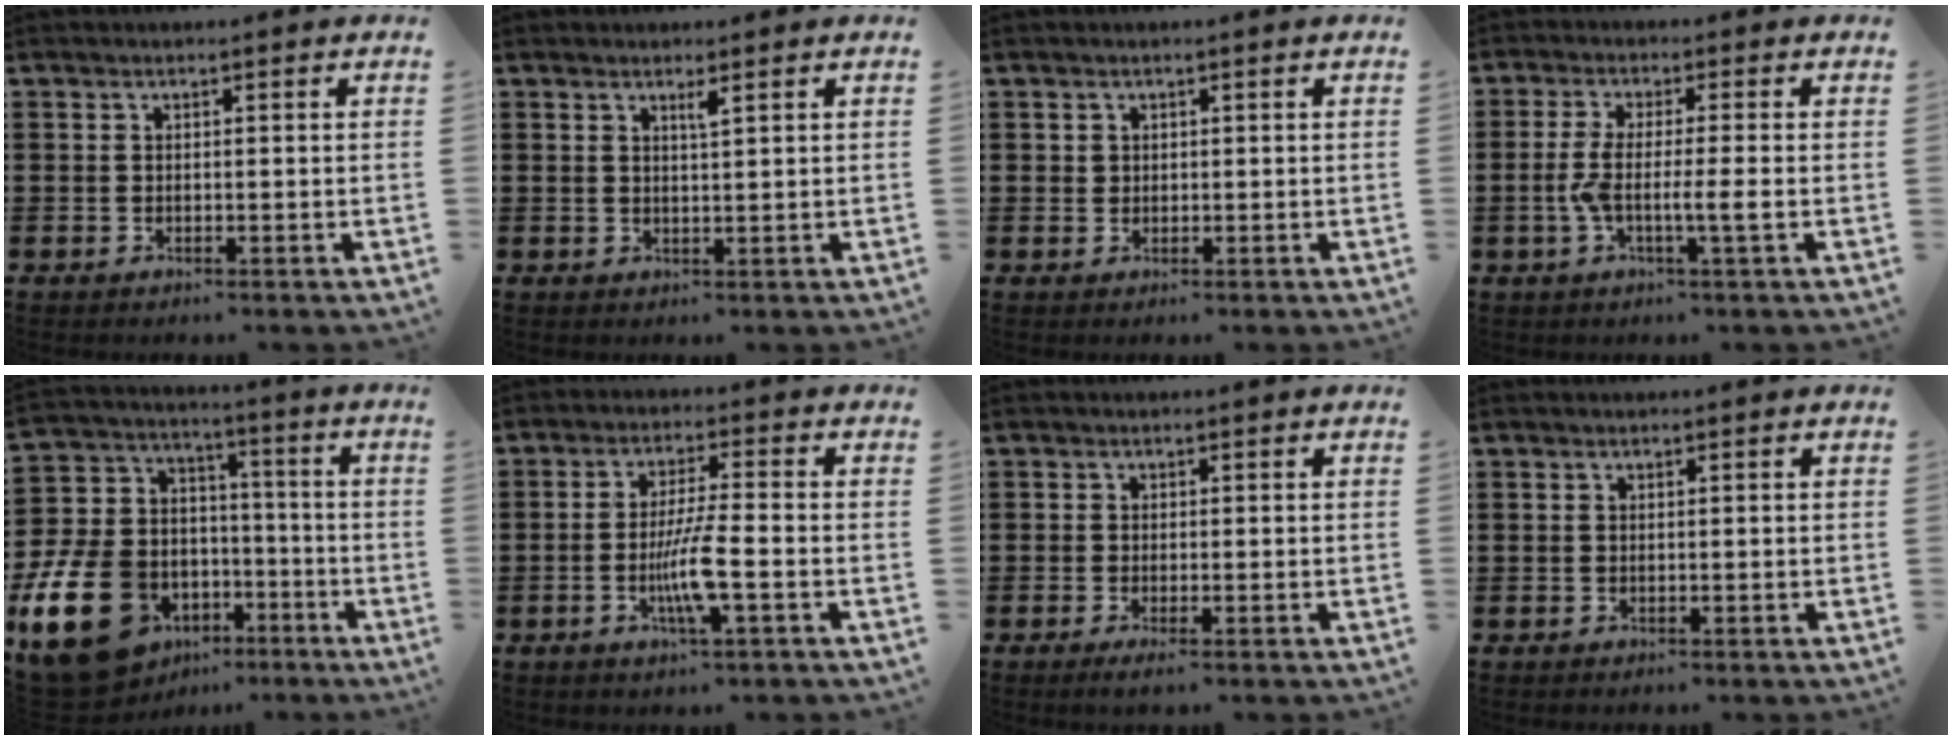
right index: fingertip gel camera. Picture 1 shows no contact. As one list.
[{"total": 1.4, "force": [1.0, 0.0, 1.1], "torque": [-0.022, -0.002, 0.016]}, {"total": 0.9, "force": [0.4, 0.7, 0.2], "torque": [-0.006, 0.002, 0.009]}, {"total": 6.0, "force": [-1.5, 0.4, 5.8], "torque": [-0.123, -0.013, -0.034]}, {"total": 17.1, "force": [-7.7, 12.3, 9.1], "torque": [-0.217, 0.037, -0.131]}, {"total": 6.9, "force": [-2.1, 0.5, 6.5], "torque": [-0.130, -0.014, -0.043]}, {"total": 0.7, "force": [-0.5, -0.1, 0.5], "torque": [-0.011, -0.007, -0.006]}, {"total": 0.0}]